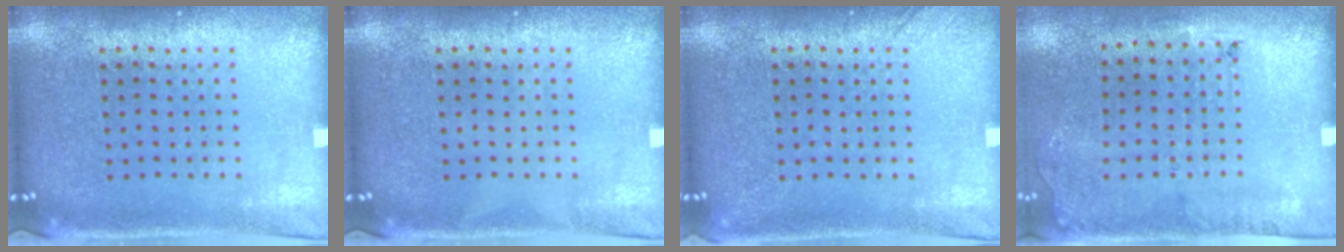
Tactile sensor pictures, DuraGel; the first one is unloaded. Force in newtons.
{"total": 0.0}
{"total": 1.2, "press": 1.2, "slide": 0.2}
{"total": 1.8, "press": 1.2, "slide": 1.3}